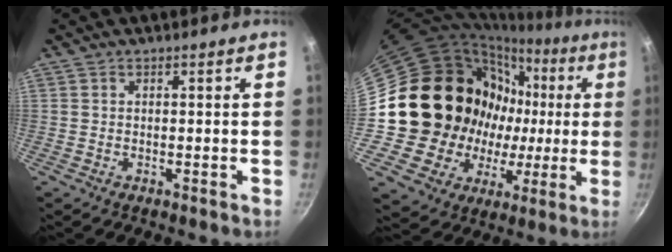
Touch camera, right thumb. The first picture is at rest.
{"total": 26.2, "force": [0.8, 21.9, 14.3], "torque": [-0.218, 0.041, 0.030]}